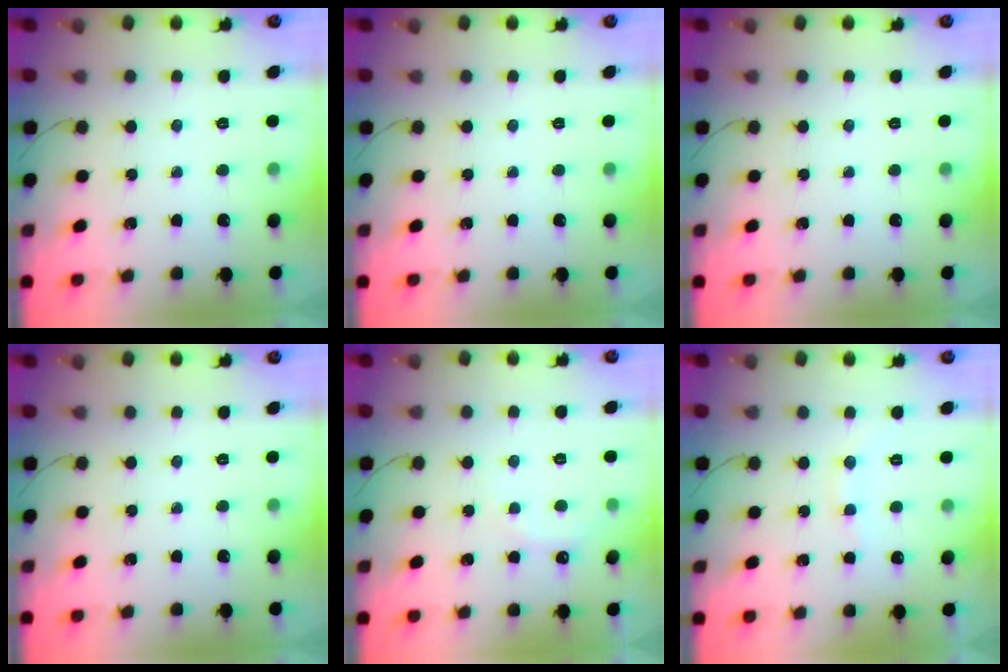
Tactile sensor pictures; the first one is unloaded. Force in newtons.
{"total": 0.0}
{"total": 0.0}
{"total": 0.0}
{"total": 6.1, "press": 5.9, "slide": 1.3}
{"total": 6.8, "press": 6.7, "slide": 1.2}